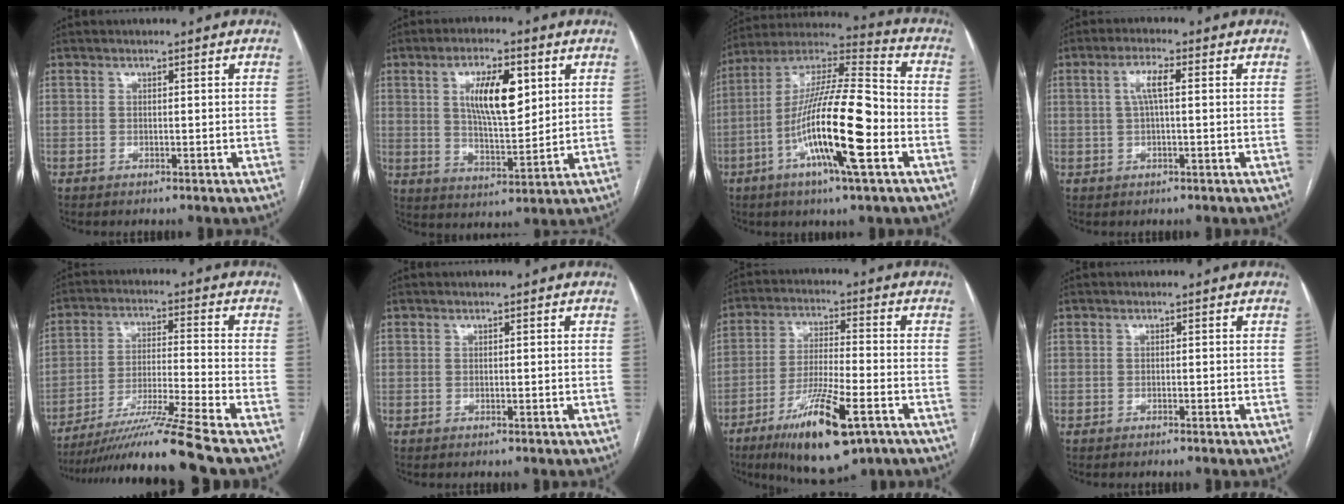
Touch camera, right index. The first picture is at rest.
{"total": 10.4, "force": [3.3, 3.3, 9.3], "torque": [-0.166, 0.004, 0.063]}
{"total": 18.9, "force": [-5.8, 2.0, 17.9], "torque": [-0.341, -0.004, -0.103]}
{"total": 3.9, "force": [0.8, 0.6, 3.8], "torque": [-0.075, 0.010, 0.014]}
{"total": 14.0, "force": [-11.3, -3.3, 7.5], "torque": [-0.129, -0.025, -0.194]}
{"total": 0.0}
{"total": 14.8, "force": [-7.8, 2.7, 12.3], "torque": [-0.227, -0.024, -0.127]}
{"total": 1.0, "force": [-0.8, -0.2, 0.5], "torque": [-0.007, 0.002, -0.012]}